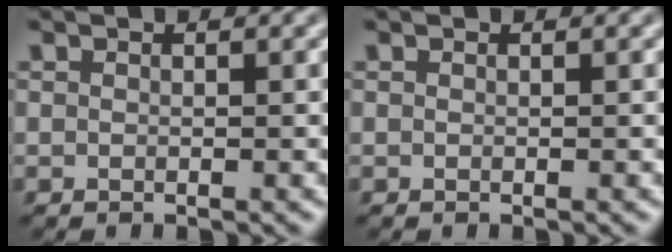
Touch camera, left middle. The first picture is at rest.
{"total": 0.0}